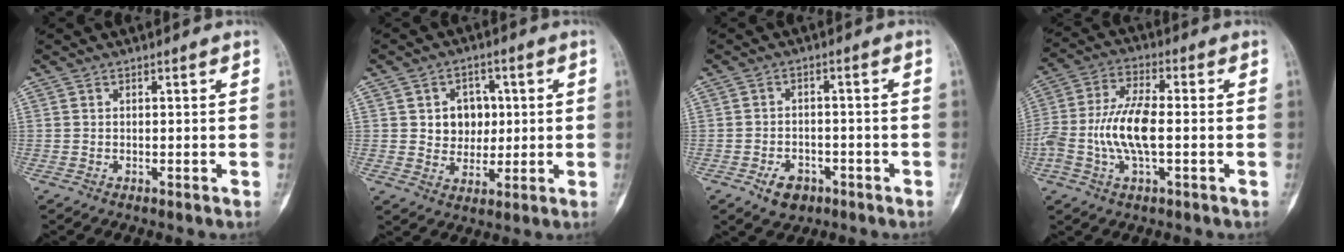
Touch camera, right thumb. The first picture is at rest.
{"total": 7.7, "force": [1.2, 6.5, 3.8], "torque": [-0.010, 0.000, 0.022]}
{"total": 5.4, "force": [-2.9, 3.7, 2.6], "torque": [-0.026, 0.020, -0.041]}
{"total": 11.6, "force": [-1.7, 5.2, 10.2], "torque": [-0.222, 0.024, -0.037]}